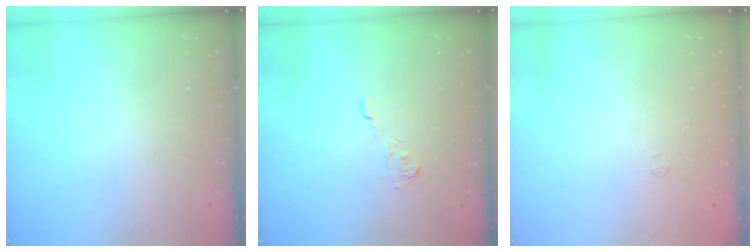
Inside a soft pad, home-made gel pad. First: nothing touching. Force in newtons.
{"total": 6.2, "press": 6.2, "slide": 0.5}
{"total": 1.7, "press": 1.2, "slide": 1.1}